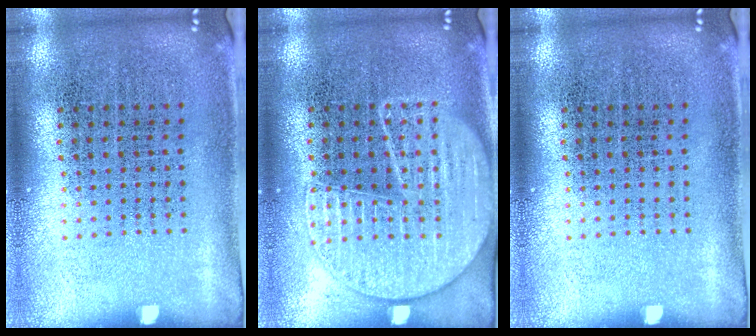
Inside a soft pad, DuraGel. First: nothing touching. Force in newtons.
{"total": 1.6, "press": 1.6, "slide": 0.1}
{"total": 0.0}